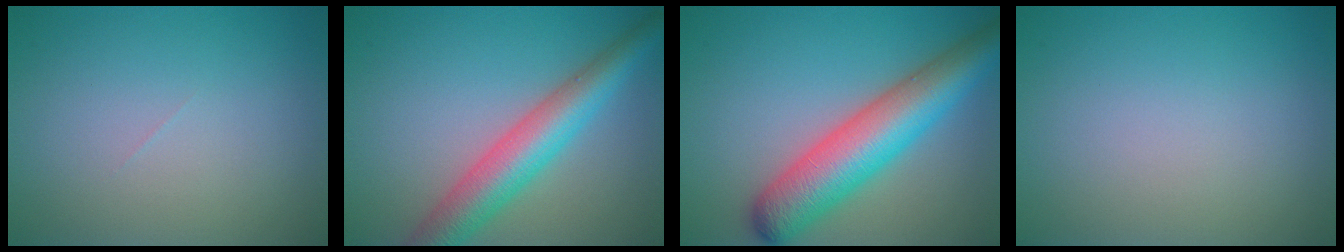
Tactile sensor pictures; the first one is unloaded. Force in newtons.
{"total": 6.3, "press": 6.3, "slide": 0.1}
{"total": 8.5, "press": 8.5, "slide": 0.3}
{"total": 0.0}